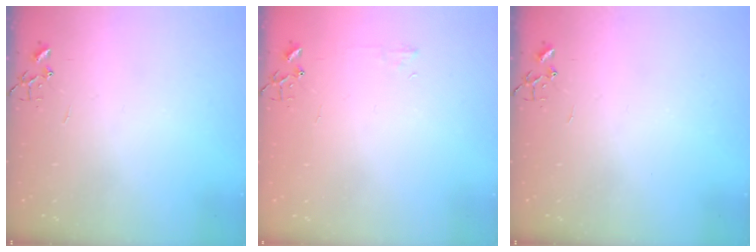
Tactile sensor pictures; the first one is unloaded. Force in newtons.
{"total": 4.8, "press": 4.7, "slide": 0.7}
{"total": 0.0}